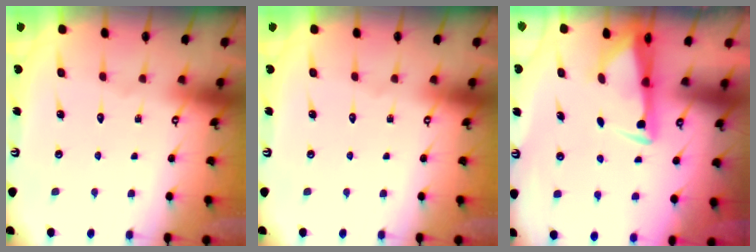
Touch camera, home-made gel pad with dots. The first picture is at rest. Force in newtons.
{"total": 0.0}
{"total": 2.9, "press": 2.8, "slide": 0.9}